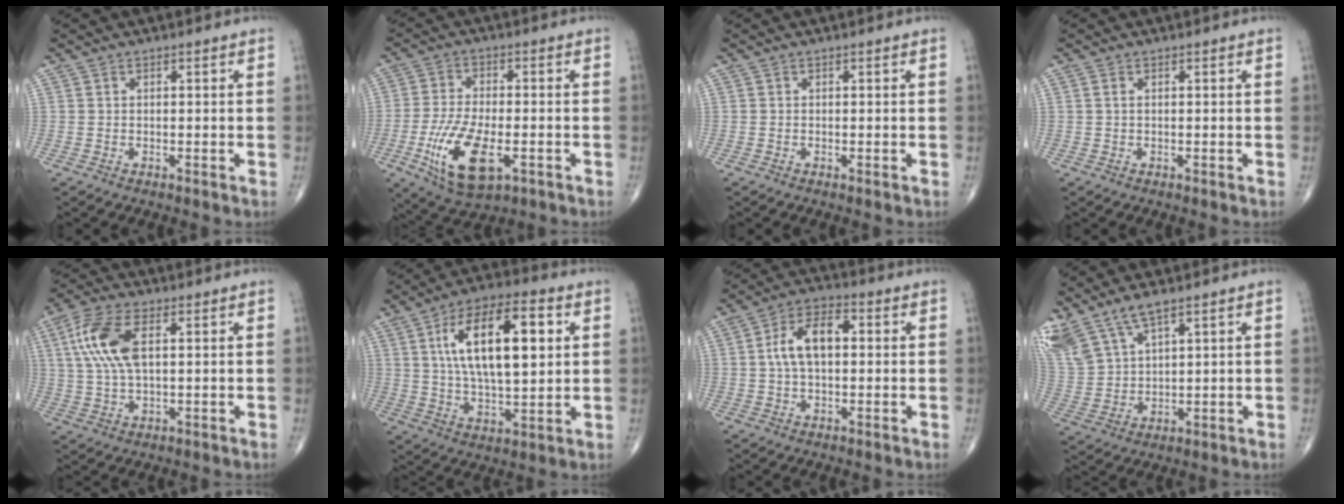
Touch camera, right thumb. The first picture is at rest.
{"total": 13.4, "force": [-4.3, 6.0, 11.2], "torque": [-0.218, -0.001, -0.070]}
{"total": 0.0}
{"total": 0.7, "force": [0.2, 0.3, 0.6], "torque": [-0.015, 0.005, 0.004]}
{"total": 10.8, "force": [2.7, 4.9, 9.2], "torque": [-0.209, 0.006, 0.053]}
{"total": 19.1, "force": [4.8, 8.0, 16.6], "torque": [-0.271, 0.001, 0.080]}
{"total": 9.2, "force": [0.9, 5.1, 7.7], "torque": [-0.142, 0.023, 0.010]}
{"total": 11.0, "force": [8.0, 3.8, 6.5], "torque": [-0.149, -0.022, 0.177]}